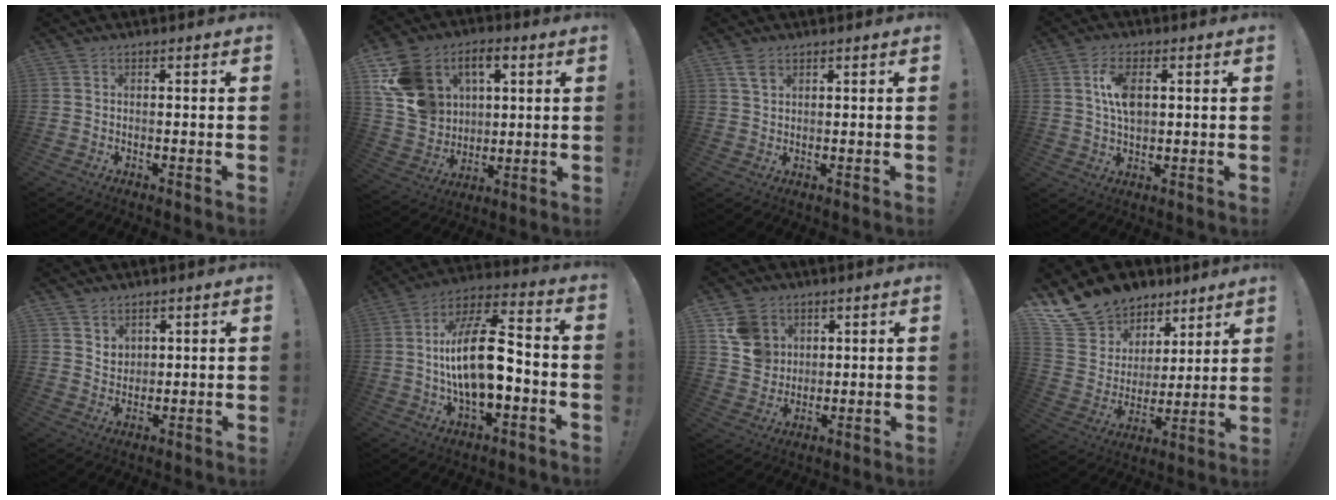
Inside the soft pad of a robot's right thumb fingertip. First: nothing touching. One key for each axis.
{"total": 17.2, "fx": 7.0, "fy": 13.1, "fz": 8.7, "tx": -0.164, "ty": -0.030, "tz": 0.136}
{"total": 3.5, "fx": 2.2, "fy": 1.8, "fz": 2.1, "tx": -0.032, "ty": -0.007, "tz": 0.040}
{"total": 8.4, "fx": 1.9, "fy": 4.6, "fz": 6.7, "tx": -0.120, "ty": -0.004, "tz": 0.029}
{"total": 4.1, "fx": 3.0, "fy": 2.7, "fz": 0.7, "tx": 0.000, "ty": -0.027, "tz": 0.052}
{"total": 19.1, "fx": -1.9, "fy": 8.5, "fz": 17.0, "tx": -0.302, "ty": 0.008, "tz": -0.036}
{"total": 10.2, "fx": 4.7, "fy": 8.4, "fz": 3.3, "tx": -0.042, "ty": -0.017, "tz": 0.099}
{"total": 14.4, "fx": 10.4, "fy": 9.5, "fz": 3.0, "tx": -0.056, "ty": -0.076, "tz": 0.215}